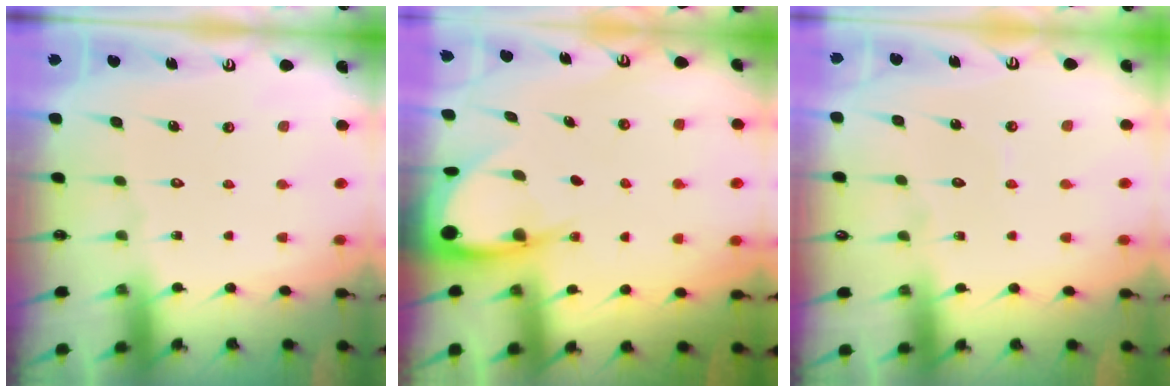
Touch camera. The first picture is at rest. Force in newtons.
{"total": 6.0, "press": 6.0, "slide": 0.7}
{"total": 3.4, "press": 3.4, "slide": 0.1}